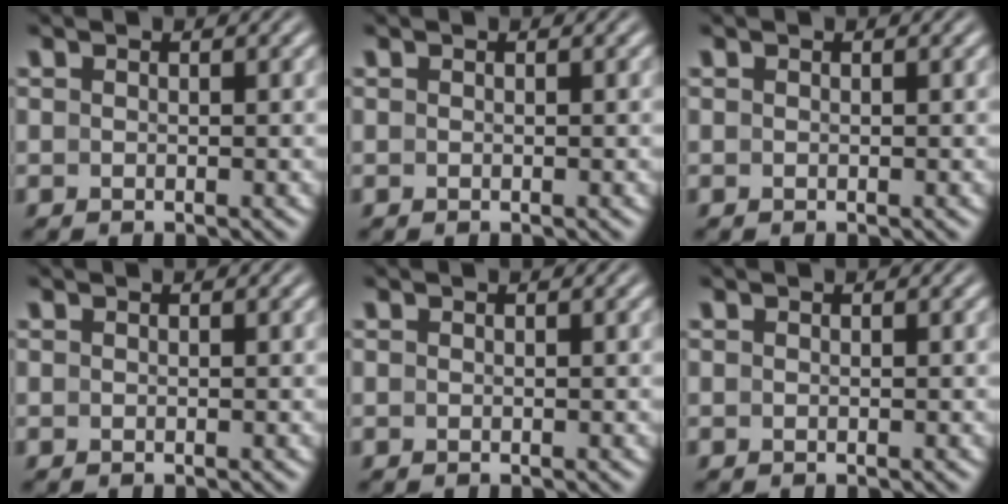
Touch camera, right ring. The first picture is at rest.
{"total": 0.0}
{"total": 0.0}
{"total": 0.0}
{"total": 0.0}
{"total": 0.0}